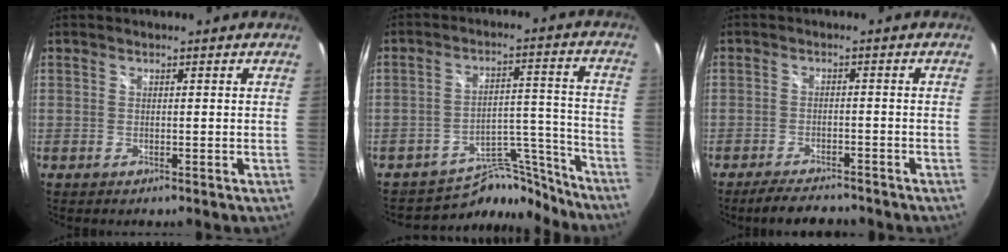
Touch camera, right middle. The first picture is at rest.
{"total": 12.5, "force": [-11.9, 3.8, 0.8], "torque": [0.000, 0.052, -0.180]}
{"total": 6.6, "force": [-5.8, 1.8, 2.6], "torque": [-0.066, -0.008, -0.090]}